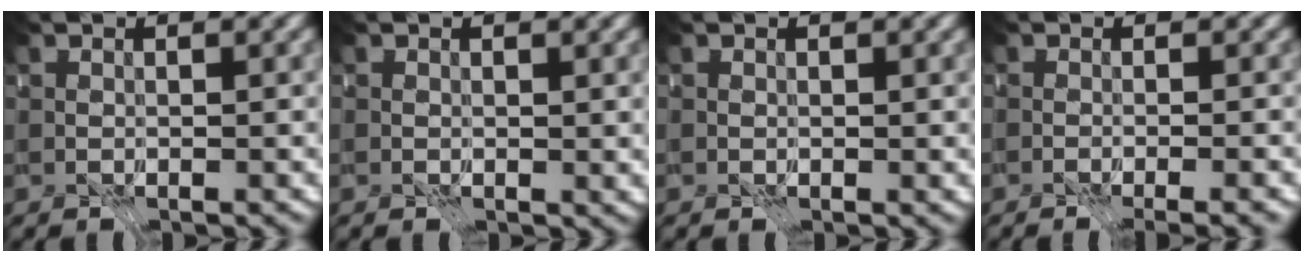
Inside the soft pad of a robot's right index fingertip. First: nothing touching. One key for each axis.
{"total": 1.2, "fx": 0.7, "fy": 0.8, "fz": 0.6, "tx": -0.009, "ty": -0.002, "tz": 0.006}
{"total": 0.8, "fx": 0.5, "fy": 0.5, "fz": 0.3, "tx": -0.005, "ty": 0.000, "tz": 0.001}
{"total": 2.6, "fx": -2.2, "fy": 0.1, "fz": 1.4, "tx": 0.010, "ty": -0.009, "tz": -0.039}